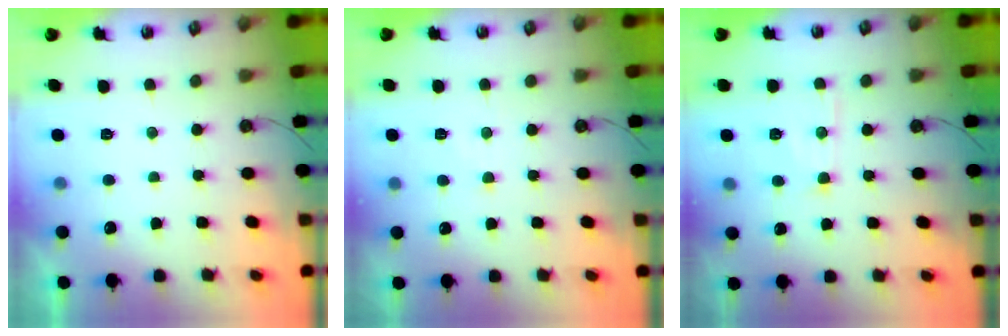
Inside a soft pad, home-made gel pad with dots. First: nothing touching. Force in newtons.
{"total": 2.8, "press": 2.7, "slide": 0.4}
{"total": 9.1, "press": 9.1, "slide": 0.7}